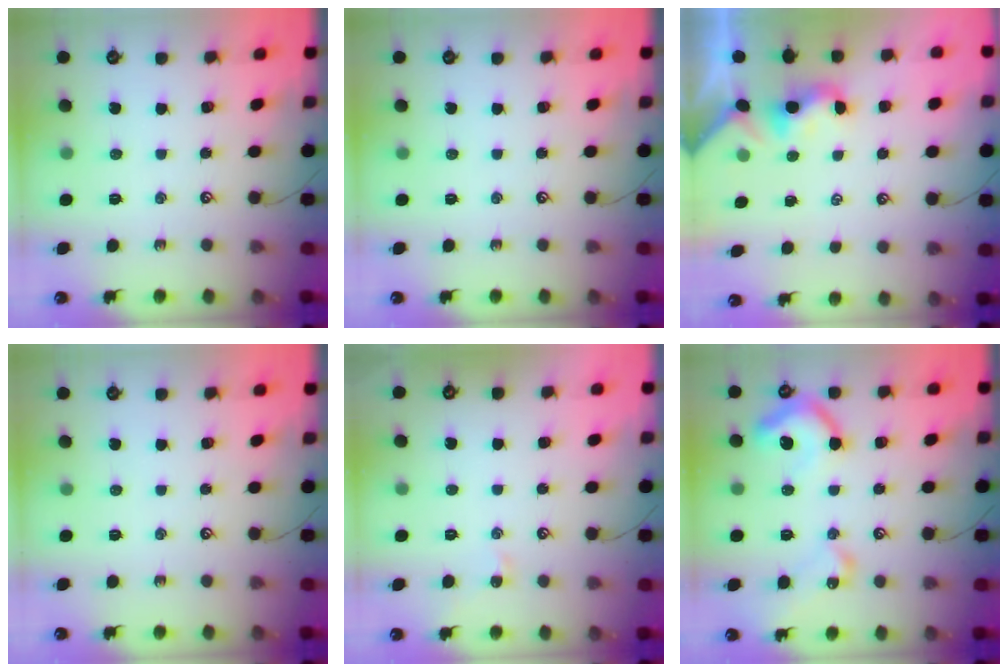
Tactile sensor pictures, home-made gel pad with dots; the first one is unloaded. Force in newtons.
{"total": 0.0}
{"total": 1.9, "press": 1.8, "slide": 0.5}
{"total": 0.0}
{"total": 0.0}
{"total": 14.6, "press": 14.5, "slide": 1.5}